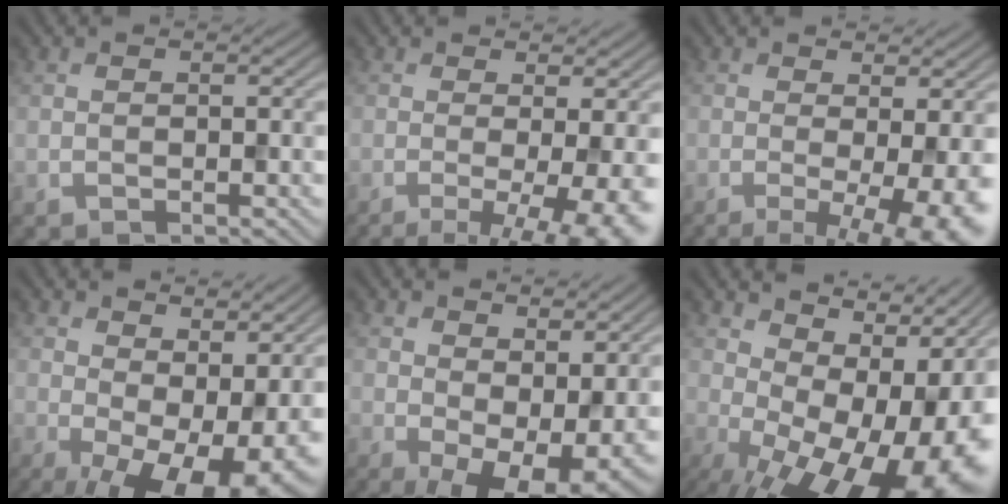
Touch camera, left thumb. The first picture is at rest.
{"total": 10.0, "force": [-2.3, 2.7, 9.3], "torque": [-0.115, -0.004, -0.023]}
{"total": 10.0, "force": [-2.2, 2.6, 9.4], "torque": [-0.119, -0.004, -0.021]}
{"total": 14.5, "force": [-0.8, 7.4, 12.4], "torque": [-0.178, -0.026, 0.024]}
{"total": 10.6, "force": [0.1, 5.8, 8.9], "torque": [-0.134, -0.022, 0.023]}
{"total": 17.5, "force": [-0.1, 8.9, 15.1], "torque": [-0.159, 0.003, 0.022]}